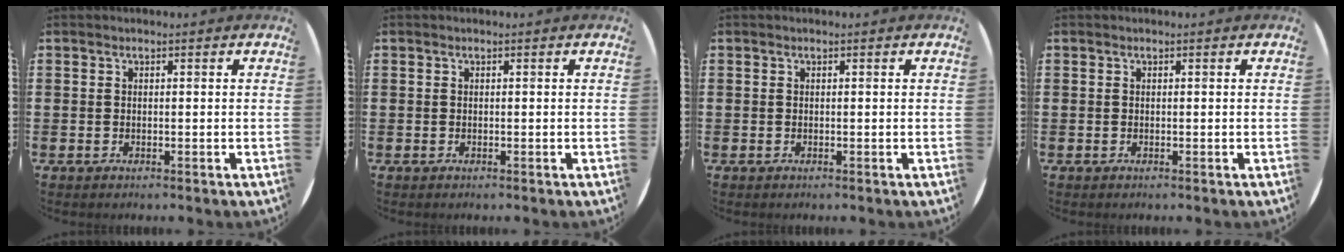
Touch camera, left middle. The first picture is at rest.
{"total": 0.0}
{"total": 0.0}
{"total": 0.0}